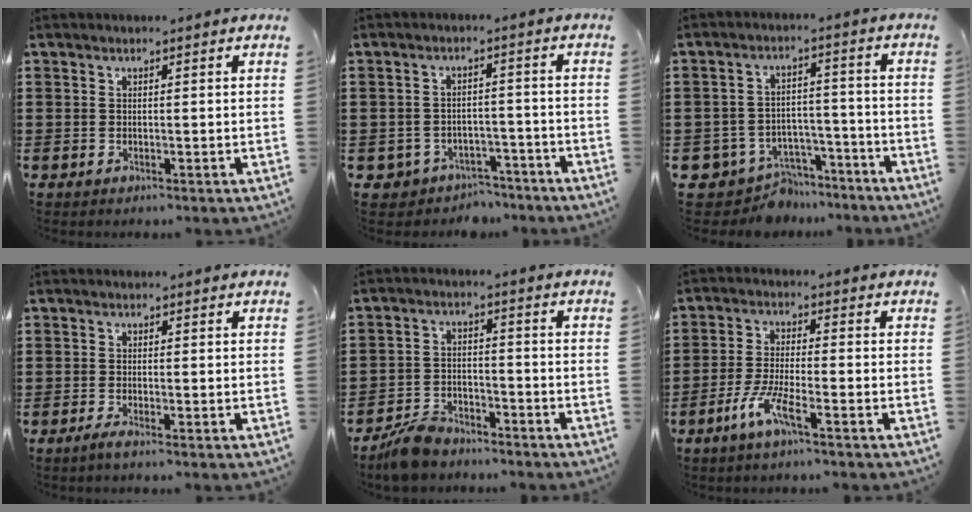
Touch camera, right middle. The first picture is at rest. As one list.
[{"total": 3.6, "force": [-3.4, 1.3, 0.0], "torque": [-0.016, 0.001, -0.077]}, {"total": 6.6, "force": [-5.7, 3.0, 1.1], "torque": [-0.031, 0.022, -0.116]}, {"total": 1.1, "force": [-0.8, 0.1, 0.8], "torque": [-0.014, -0.003, -0.015]}, {"total": 5.5, "force": [-5.2, 1.5, 1.0], "torque": [-0.031, 0.012, -0.106]}, {"total": 5.8, "force": [-3.7, 0.8, 4.4], "torque": [-0.097, -0.007, -0.072]}]